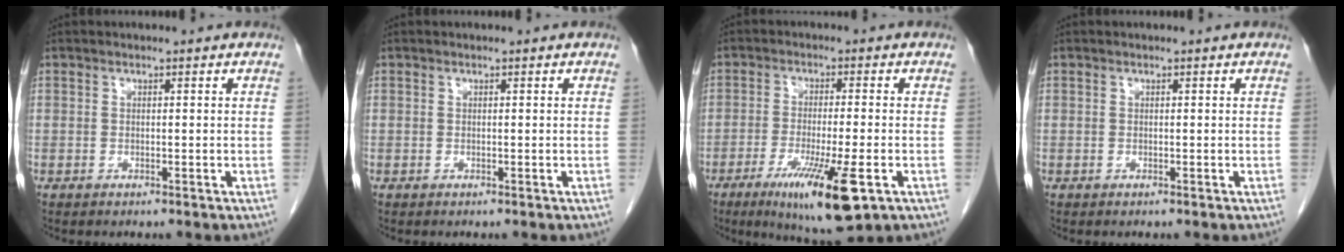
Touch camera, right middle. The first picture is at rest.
{"total": 0.0}
{"total": 12.0, "force": [-5.6, 1.4, 10.5], "torque": [-0.178, -0.033, -0.085]}
{"total": 0.0}